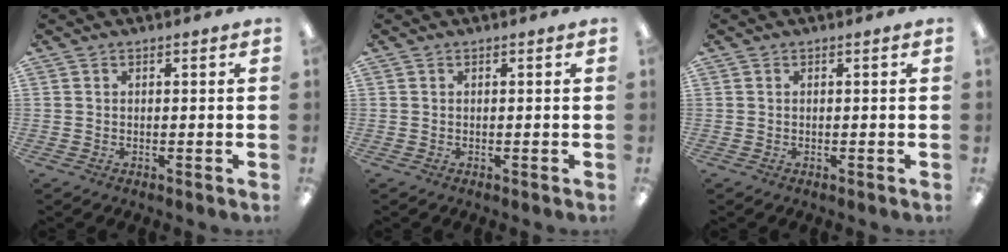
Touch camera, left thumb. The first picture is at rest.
{"total": 0.0}
{"total": 0.0}